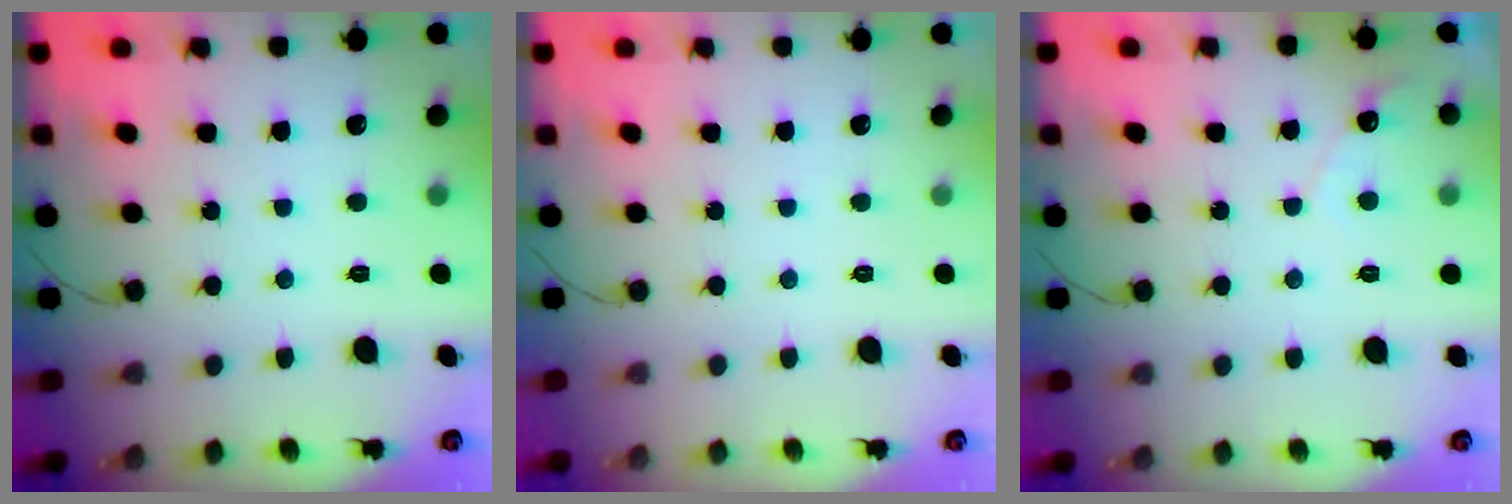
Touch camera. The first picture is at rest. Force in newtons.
{"total": 0.0}
{"total": 4.6, "press": 4.6, "slide": 0.3}